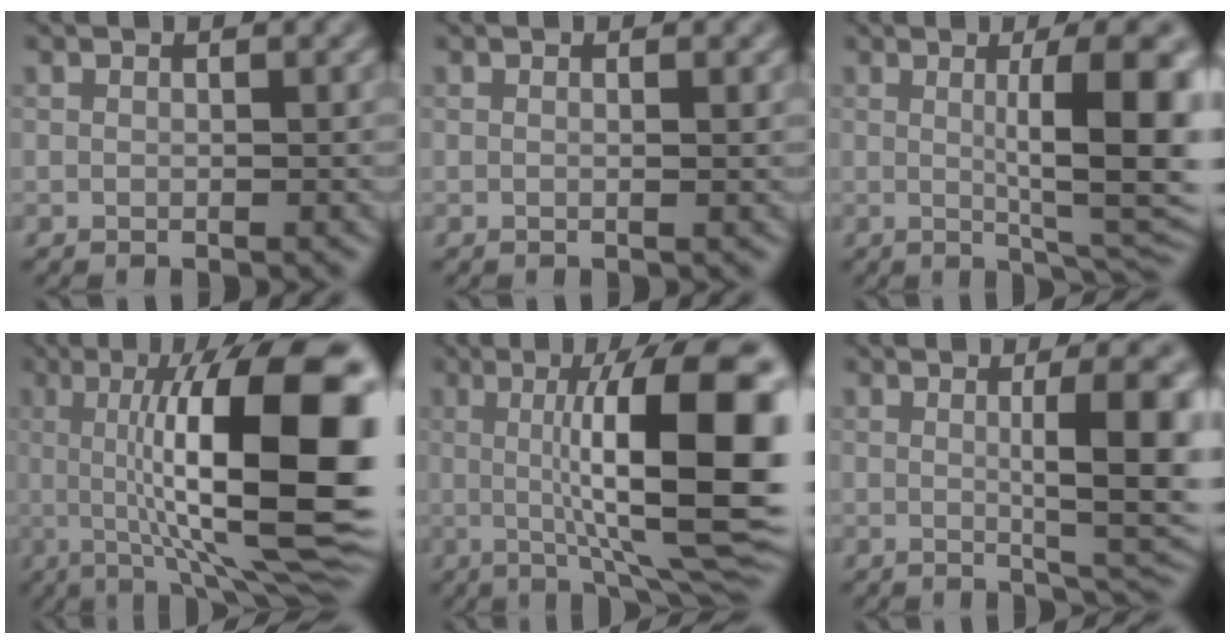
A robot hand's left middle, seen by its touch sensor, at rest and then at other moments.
{"total": 0.6, "force": [0.1, 0.1, 0.6], "torque": [-0.007, -0.001, -0.001]}
{"total": 9.5, "force": [1.0, 2.3, 9.2], "torque": [-0.116, -0.006, 0.019]}
{"total": 16.2, "force": [0.9, 4.2, 15.6], "torque": [-0.209, 0.010, 0.008]}
{"total": 14.8, "force": [1.0, 3.4, 14.4], "torque": [-0.189, 0.006, 0.013]}
{"total": 7.7, "force": [0.4, 1.8, 7.5], "torque": [-0.095, -0.005, 0.011]}